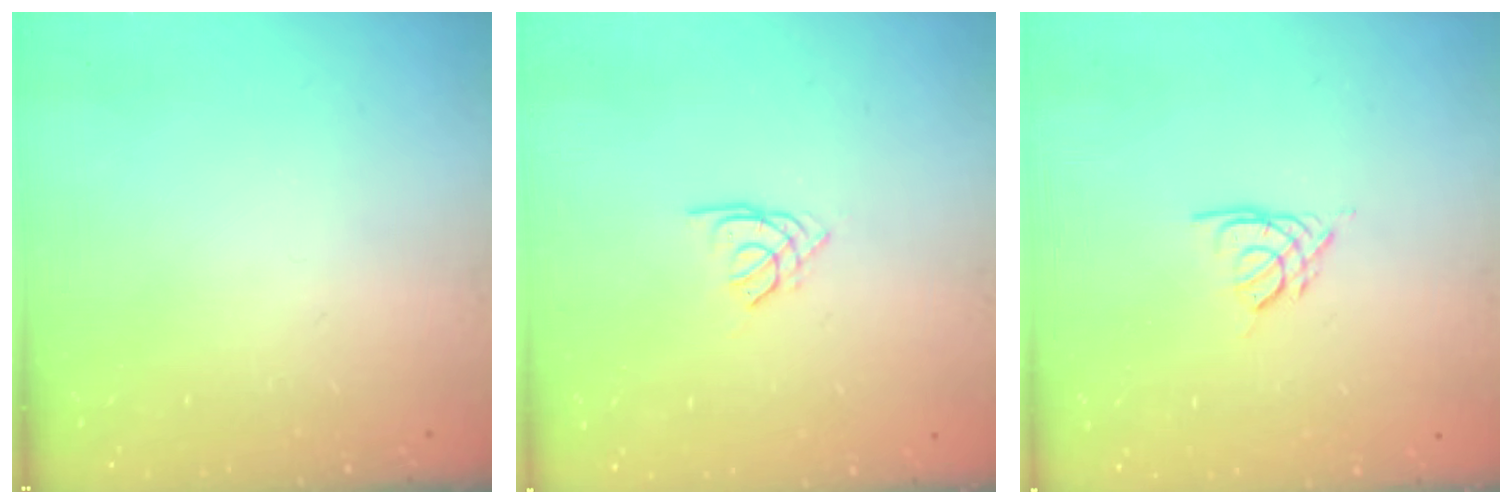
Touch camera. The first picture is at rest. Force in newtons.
{"total": 2.3, "press": 2.3, "slide": 0.5}
{"total": 2.6, "press": 2.6, "slide": 0.6}